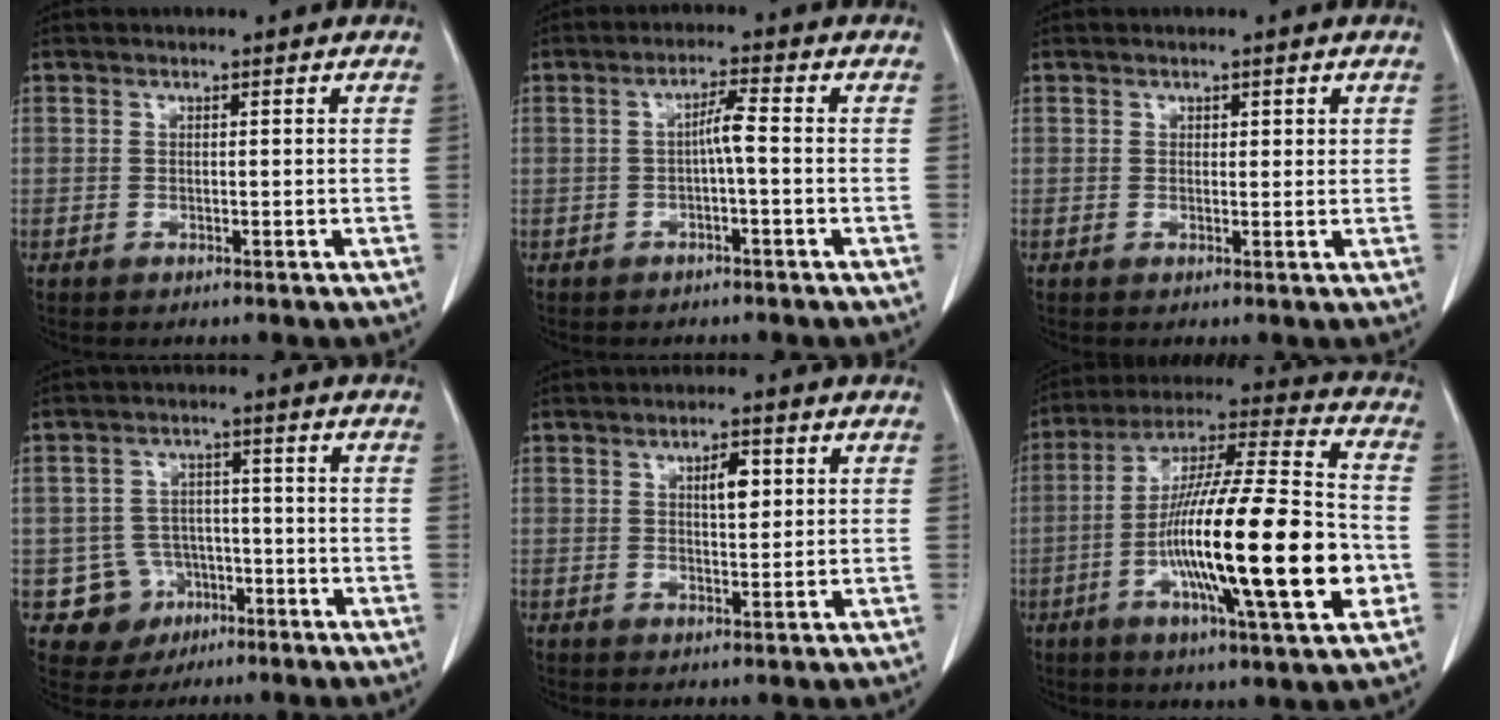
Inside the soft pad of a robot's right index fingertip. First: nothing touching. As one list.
[{"total": 3.1, "force": [-0.4, 0.0, 3.1], "torque": [-0.054, 0.007, -0.005]}, {"total": 1.4, "force": [0.7, 0.8, 0.9], "torque": [-0.007, -0.001, 0.009]}, {"total": 6.9, "force": [-2.5, 6.4, 0.6], "torque": [-0.007, 0.012, -0.030]}, {"total": 3.7, "force": [1.2, 1.2, 3.3], "torque": [-0.053, 0.002, 0.020]}, {"total": 24.9, "force": [-5.6, 2.3, 24.1], "torque": [-0.400, -0.014, -0.099]}]